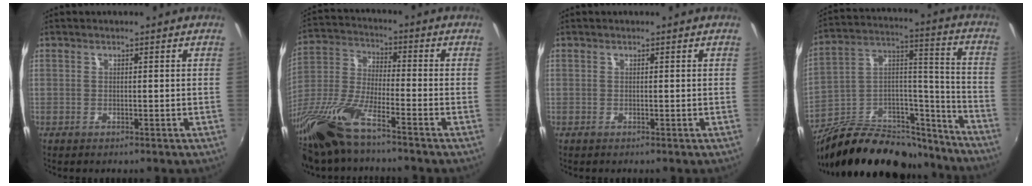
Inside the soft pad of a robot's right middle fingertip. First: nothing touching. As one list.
[{"total": 16.9, "force": [-12.0, 3.6, 11.3], "torque": [-0.258, -0.028, -0.245]}, {"total": 0.0}, {"total": 25.5, "force": [-19.9, 11.3, 11.4], "torque": [-0.194, 0.057, -0.290]}]